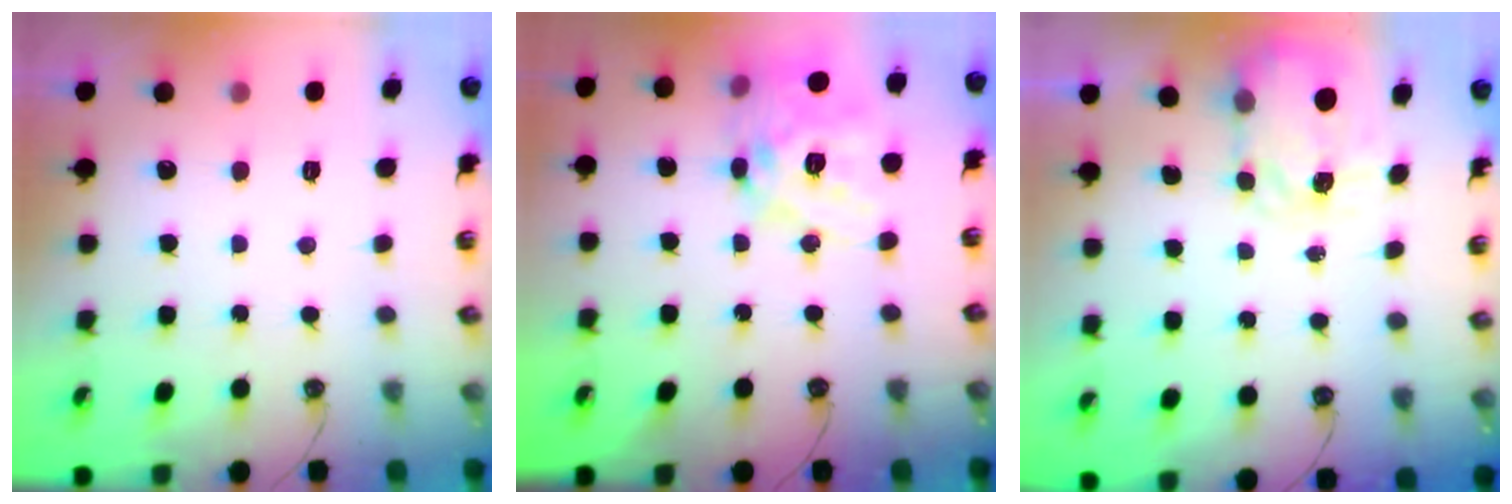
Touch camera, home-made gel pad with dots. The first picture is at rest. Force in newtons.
{"total": 20.0, "press": 19.9, "slide": 1.9}
{"total": 3.5, "press": 3.5, "slide": 0.5}